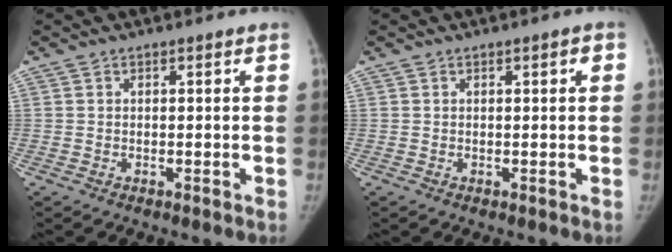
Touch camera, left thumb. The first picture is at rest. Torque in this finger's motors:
{"motor_torque": [0.09, 0.05, 0.23, 0.12, 0.07]}